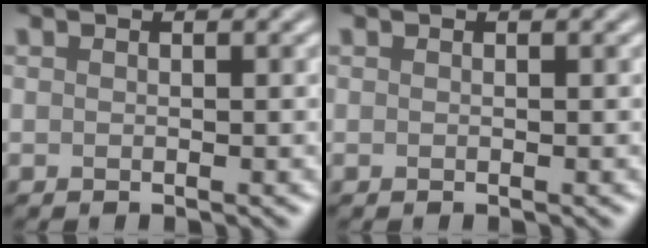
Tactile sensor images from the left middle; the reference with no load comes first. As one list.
[{"total": 0.0}]